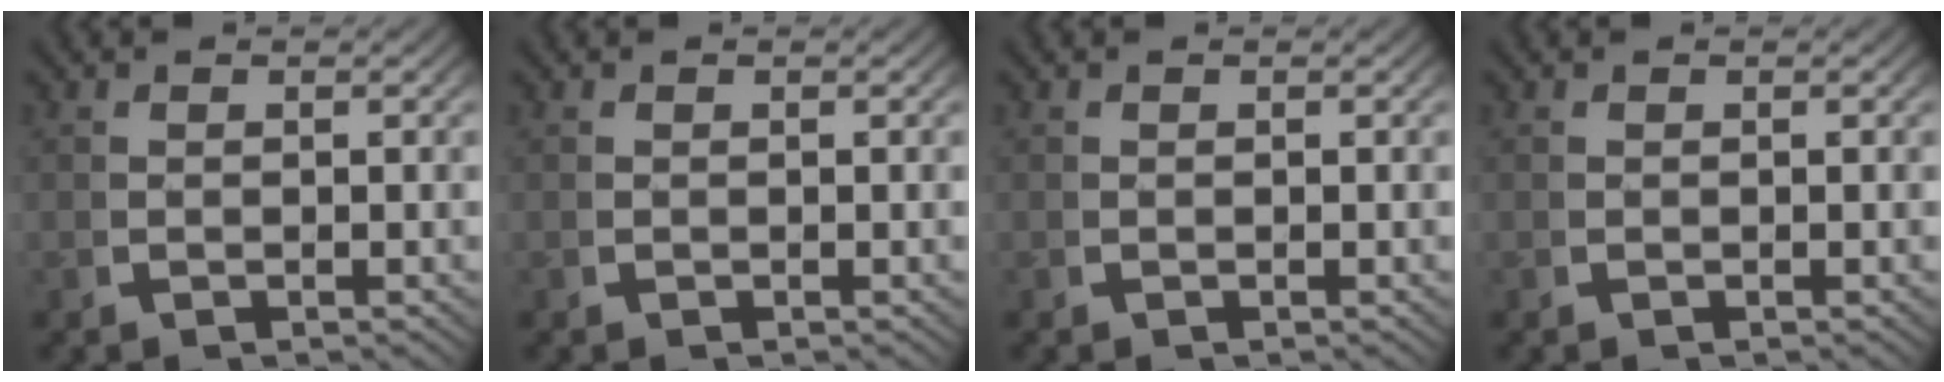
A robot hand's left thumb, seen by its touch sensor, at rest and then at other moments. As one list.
[{"total": 0.0}, {"total": 0.0}, {"total": 0.0}]